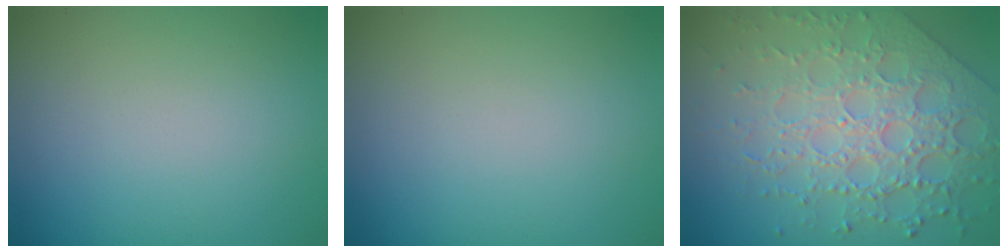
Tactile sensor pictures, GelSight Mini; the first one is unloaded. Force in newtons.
{"total": 0.0}
{"total": 7.4, "press": 5.4, "slide": 5.1}